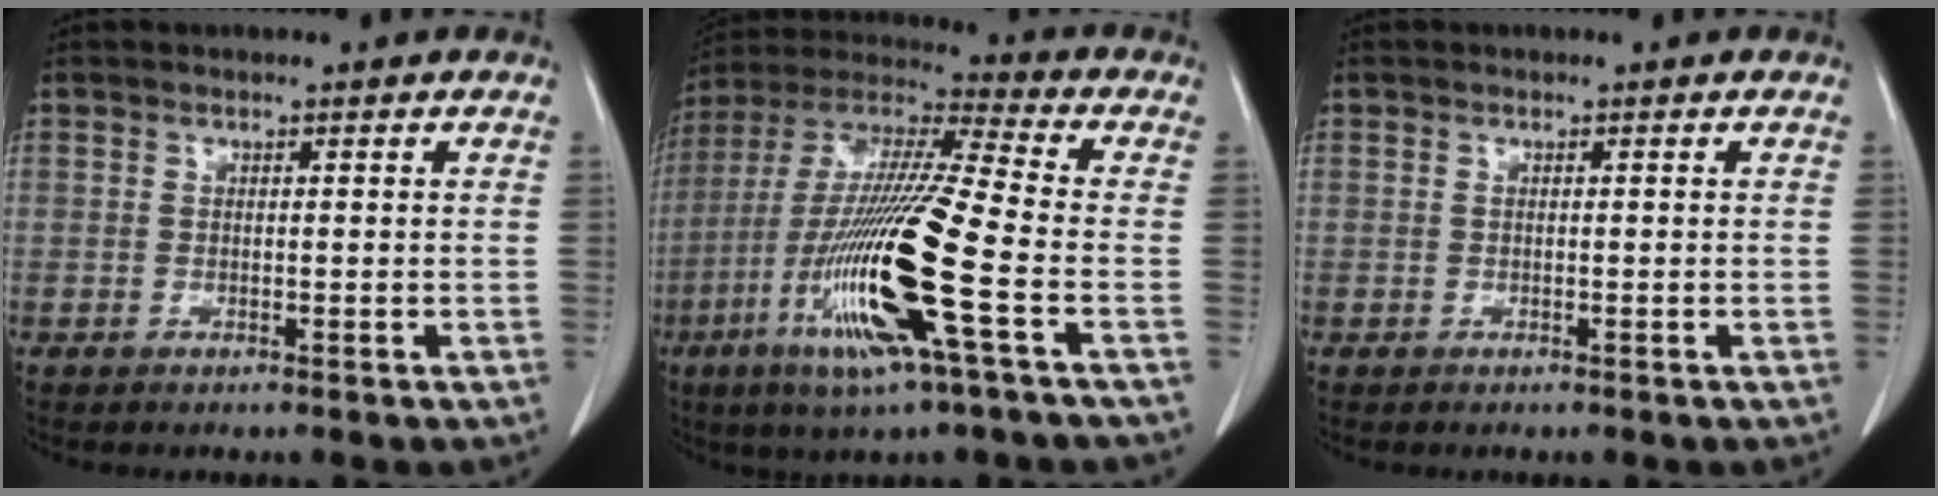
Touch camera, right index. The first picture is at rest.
{"total": 20.3, "force": [-6.7, 0.4, 19.1], "torque": [-0.413, -0.032, -0.137]}
{"total": 0.0}